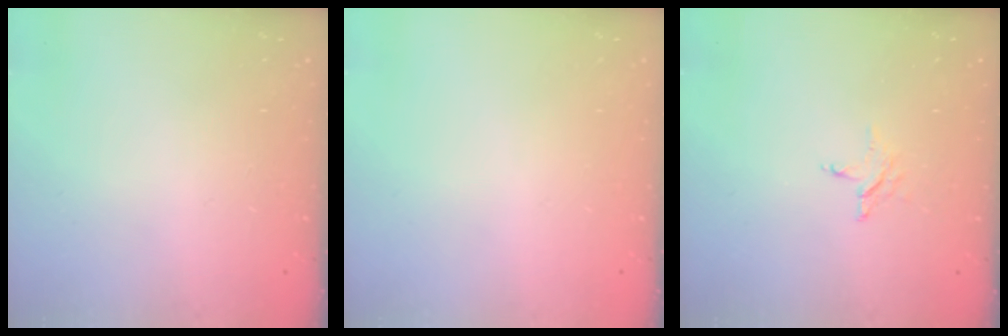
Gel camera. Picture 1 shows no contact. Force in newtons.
{"total": 0.0}
{"total": 3.1, "press": 3.1, "slide": 0.3}